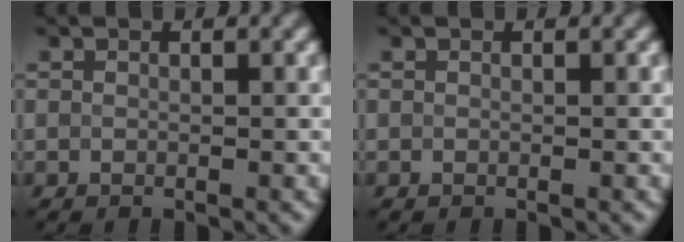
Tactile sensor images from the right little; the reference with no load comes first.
{"total": 0.0}